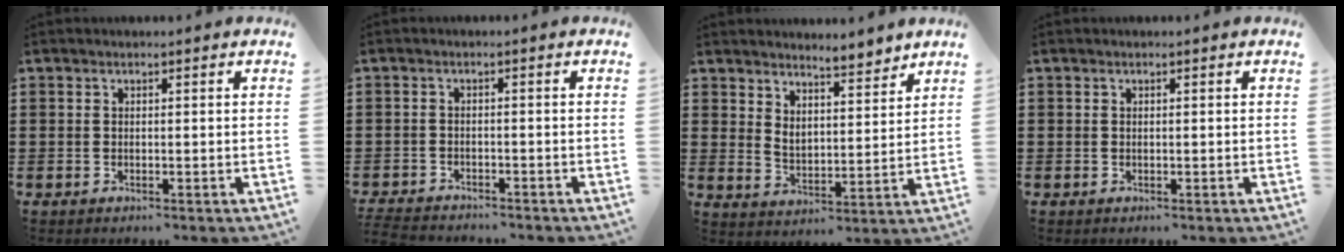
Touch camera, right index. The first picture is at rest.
{"total": 2.6, "force": [-2.6, 0.2, 0.1], "torque": [-0.014, -0.005, -0.058]}
{"total": 4.8, "force": [4.5, 1.5, 0.7], "torque": [-0.025, -0.023, 0.081]}
{"total": 0.0}